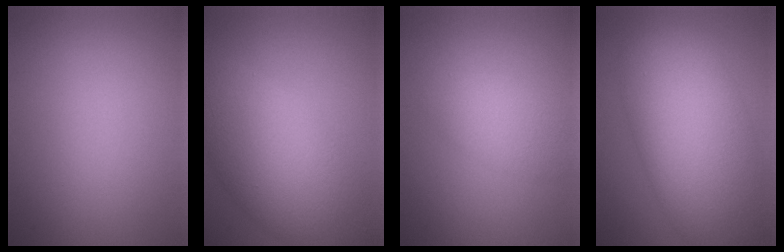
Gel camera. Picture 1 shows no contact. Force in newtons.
{"total": 9.1, "press": 9.1, "slide": 0.1}
{"total": 2.6, "press": 2.6, "slide": 0.0}
{"total": 11.8, "press": 11.8, "slide": 0.6}